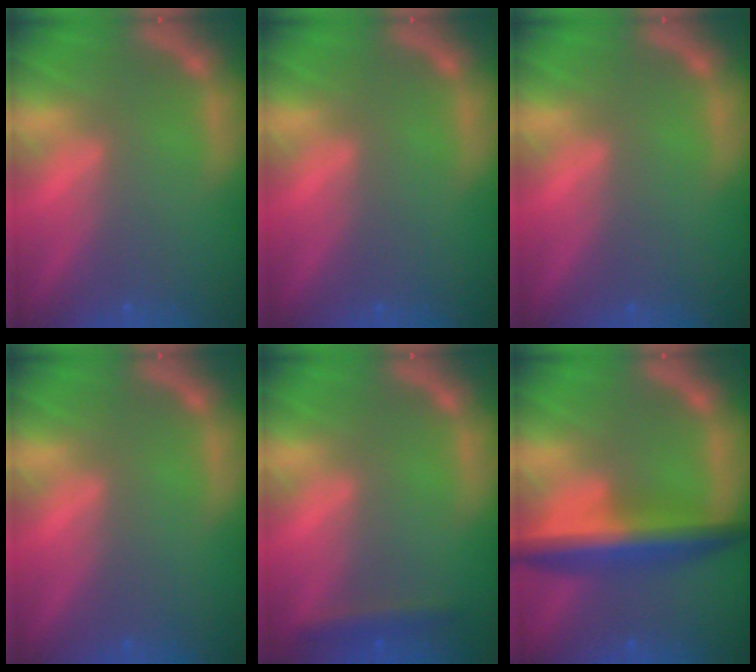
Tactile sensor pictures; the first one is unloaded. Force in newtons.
{"total": 0.0}
{"total": 0.0}
{"total": 0.0}
{"total": 1.9}
{"total": 6.6}